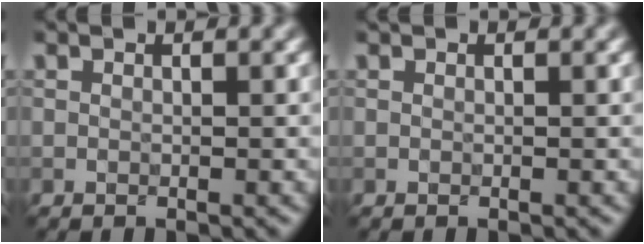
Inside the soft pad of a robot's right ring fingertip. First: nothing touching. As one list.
[{"total": 0.0}]